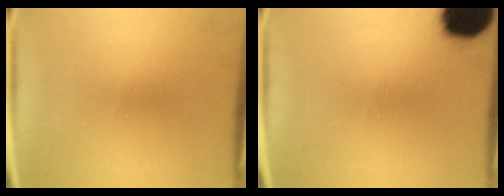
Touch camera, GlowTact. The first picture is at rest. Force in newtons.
{"total": 16.8}